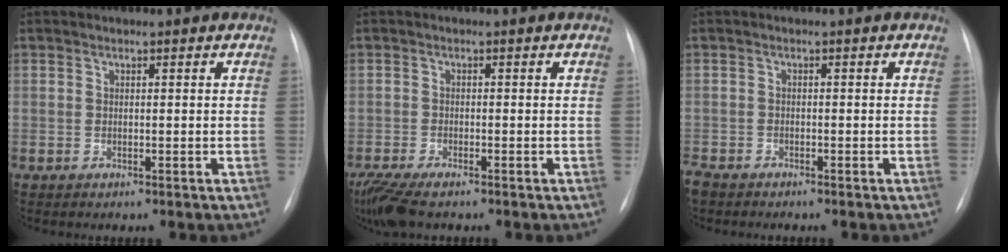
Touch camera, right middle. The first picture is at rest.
{"total": 6.9, "force": [-5.3, 1.6, 4.1], "torque": [-0.082, -0.018, -0.093]}
{"total": 3.6, "force": [-3.2, 1.2, 1.1], "torque": [-0.018, -0.009, -0.054]}